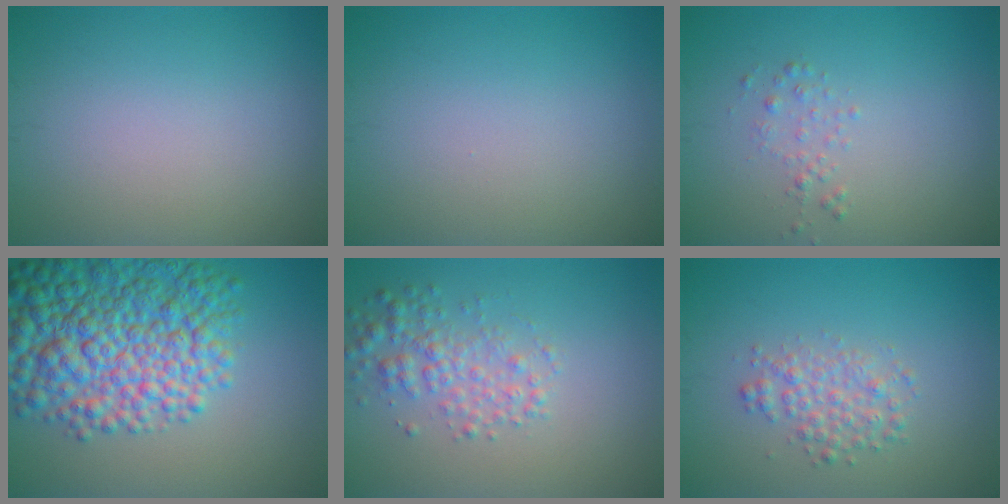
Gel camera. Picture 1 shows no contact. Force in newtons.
{"total": 0.0}
{"total": 1.1, "press": 1.1, "slide": 0.1}
{"total": 10.5, "press": 10.5, "slide": 0.3}
{"total": 3.0, "press": 3.0, "slide": 0.0}
{"total": 2.5, "press": 2.5, "slide": 0.1}